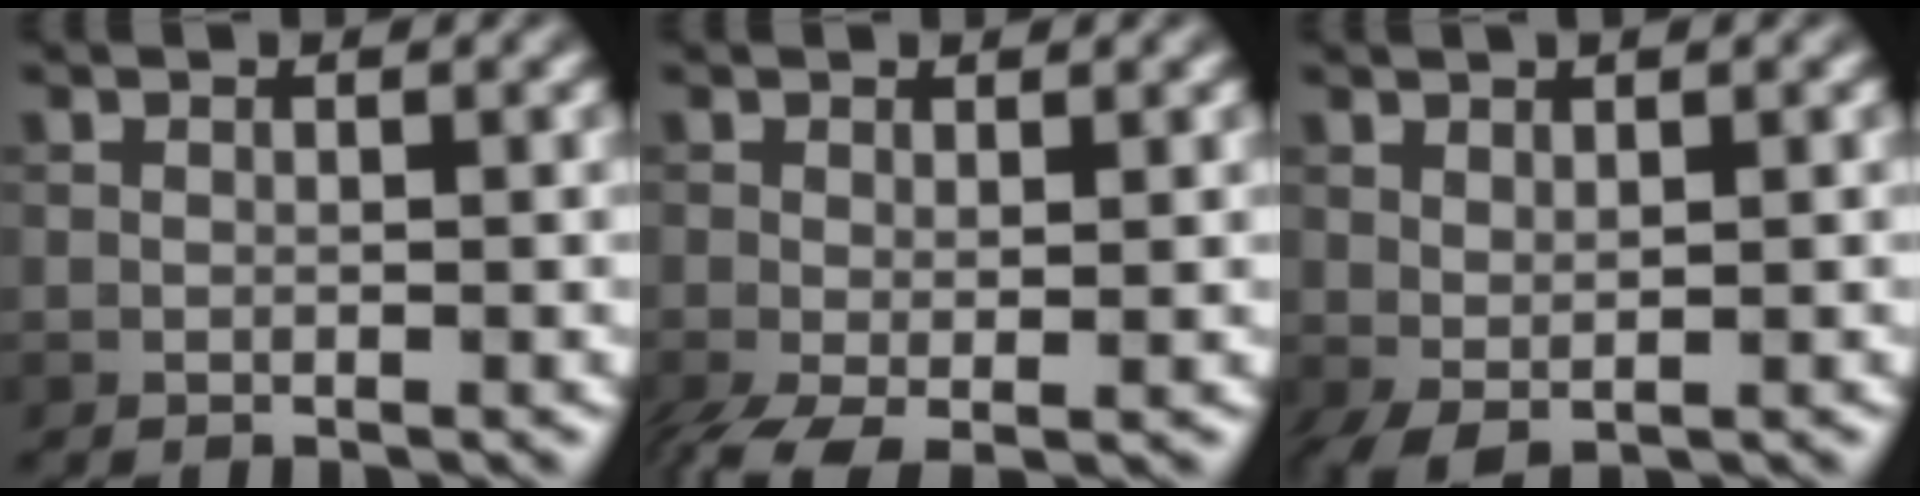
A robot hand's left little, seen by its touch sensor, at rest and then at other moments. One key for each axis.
{"total": 3.4, "fx": -1.0, "fy": 1.6, "fz": 2.8, "tx": -0.065, "ty": -0.012, "tz": -0.020}
{"total": 2.5, "fx": 0.6, "fy": 1.1, "fz": 2.2, "tx": -0.046, "ty": 0.003, "tz": 0.014}